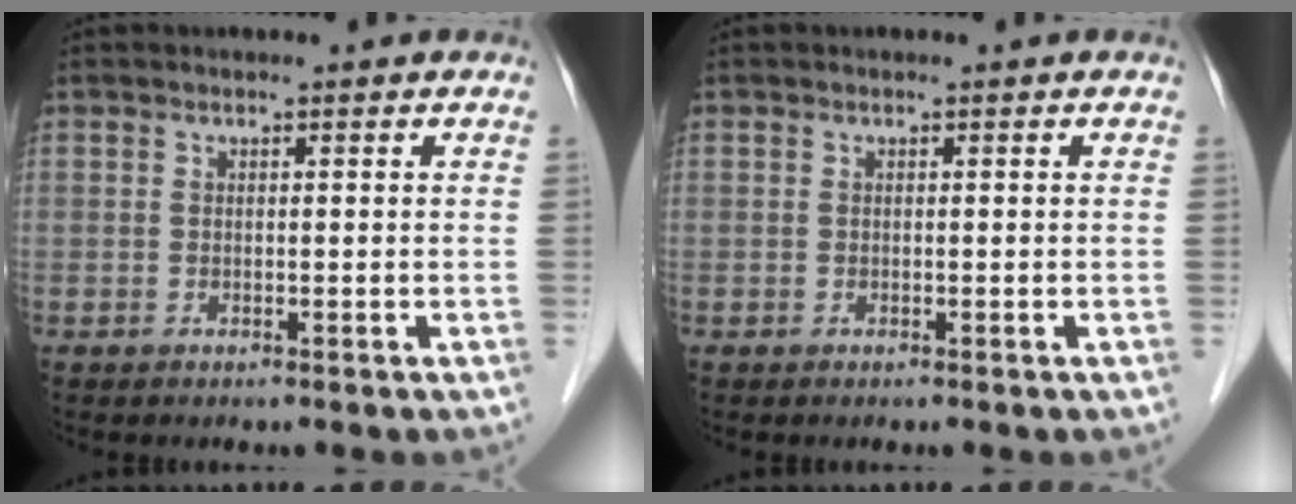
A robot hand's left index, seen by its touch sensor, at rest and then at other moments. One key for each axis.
{"total": 0.0}